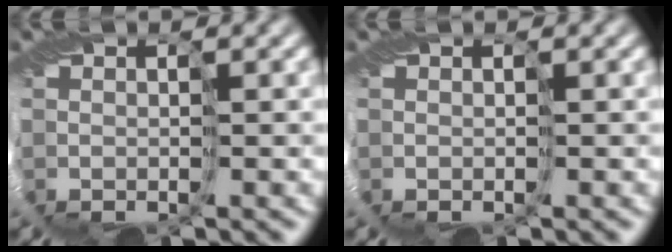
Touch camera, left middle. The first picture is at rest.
{"total": 0.0}